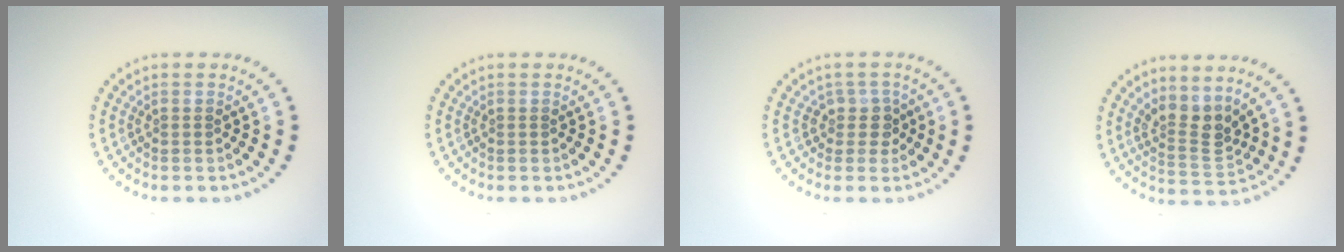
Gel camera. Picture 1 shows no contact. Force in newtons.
{"total": 0.0}
{"total": 1.8, "press": 1.4, "slide": 1.2}
{"total": 3.1, "press": 2.6, "slide": 1.7}